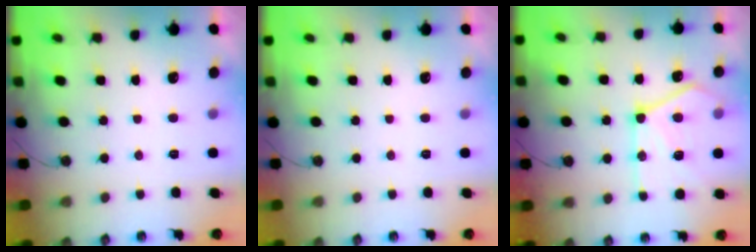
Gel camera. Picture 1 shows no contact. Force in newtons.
{"total": 0.0}
{"total": 18.8, "press": 18.7, "slide": 1.7}